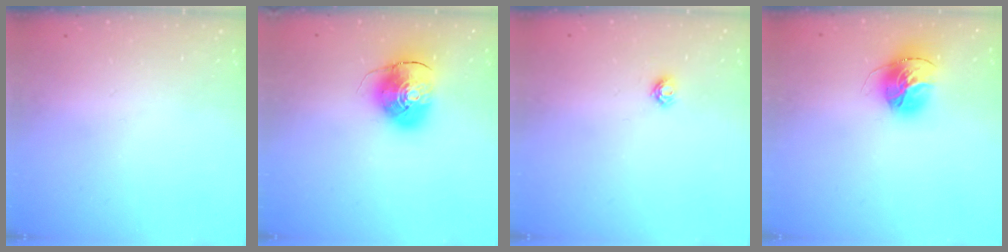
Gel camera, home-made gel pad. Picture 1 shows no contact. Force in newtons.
{"total": 9.7, "press": 9.6, "slide": 1.4}
{"total": 3.5, "press": 3.4, "slide": 0.4}
{"total": 15.4, "press": 15.3, "slide": 1.7}